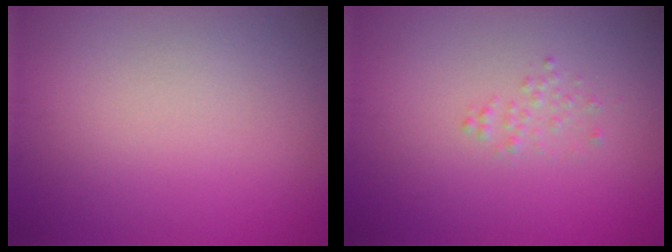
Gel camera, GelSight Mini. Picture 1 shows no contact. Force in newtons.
{"total": 0.9, "press": 0.9, "slide": 0.0}